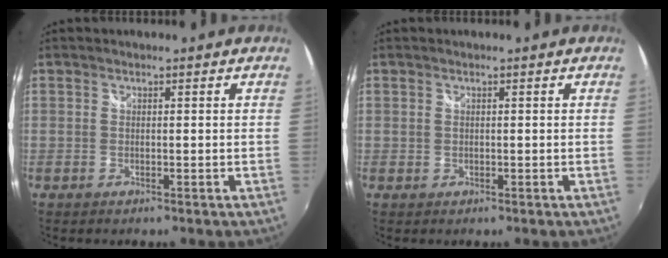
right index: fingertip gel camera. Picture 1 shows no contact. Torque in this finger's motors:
{"motor_torque": [0.10, 0.09, 0.02, 0.00]}